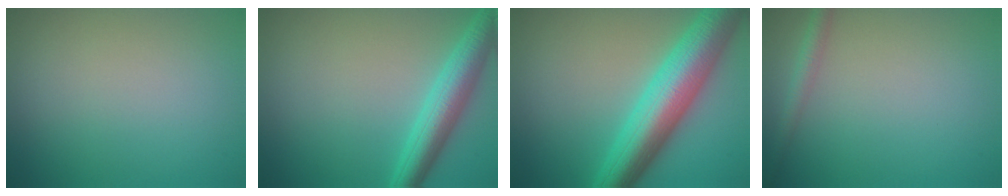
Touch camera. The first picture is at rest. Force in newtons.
{"total": 4.8, "press": 4.8, "slide": 0.2}
{"total": 9.2, "press": 9.2, "slide": 0.2}
{"total": 1.6, "press": 1.6, "slide": 0.1}